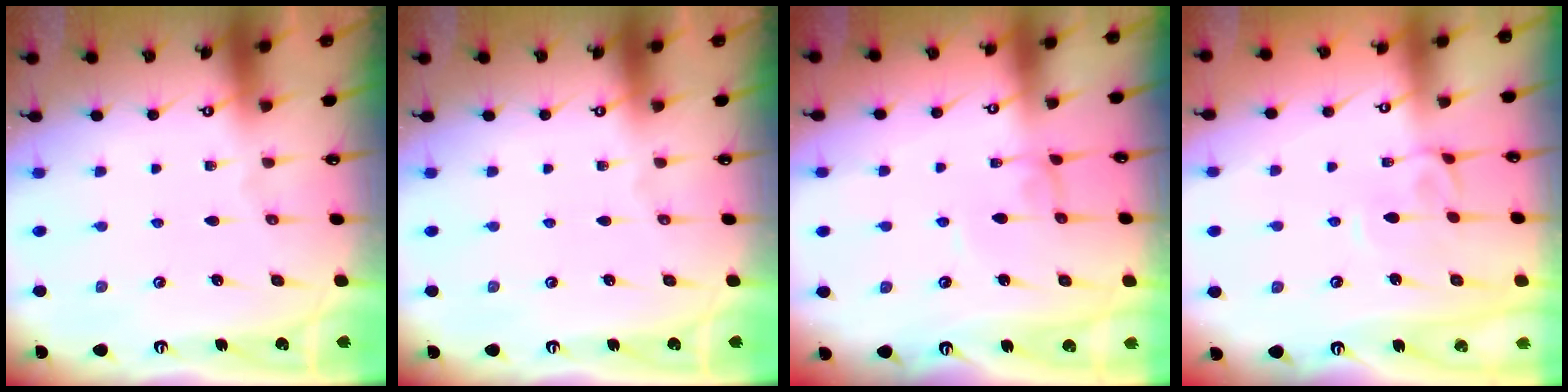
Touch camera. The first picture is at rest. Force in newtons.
{"total": 0.0}
{"total": 0.0}
{"total": 3.0, "press": 3.0, "slide": 0.4}